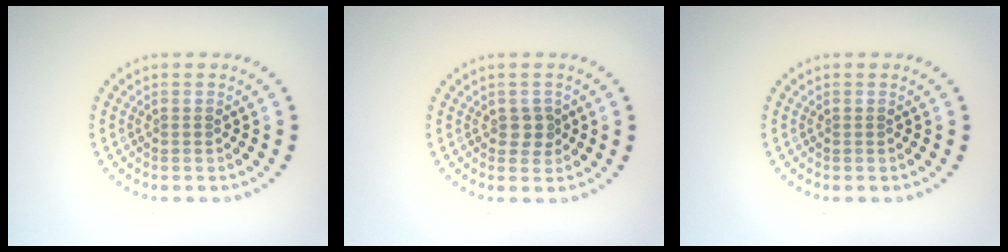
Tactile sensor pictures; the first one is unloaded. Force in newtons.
{"total": 1.4, "press": 1.3, "slide": 0.4}
{"total": 0.0}